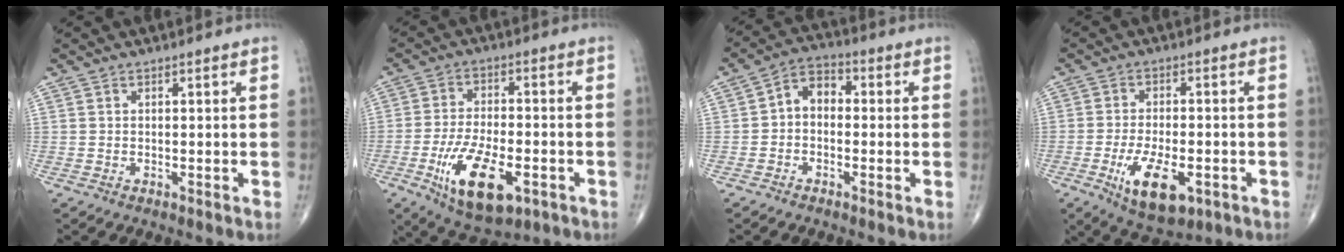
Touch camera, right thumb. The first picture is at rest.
{"total": 14.5, "force": [-5.6, 6.5, 11.8], "torque": [-0.204, 0.005, -0.086]}
{"total": 5.8, "force": [-0.3, 4.2, 4.0], "torque": [-0.045, 0.022, -0.023]}
{"total": 11.0, "force": [-4.2, 5.0, 8.9], "torque": [-0.145, 0.000, -0.059]}